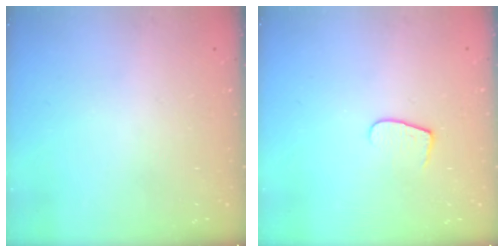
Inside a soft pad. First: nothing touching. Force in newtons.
{"total": 5.5, "press": 5.5, "slide": 0.5}